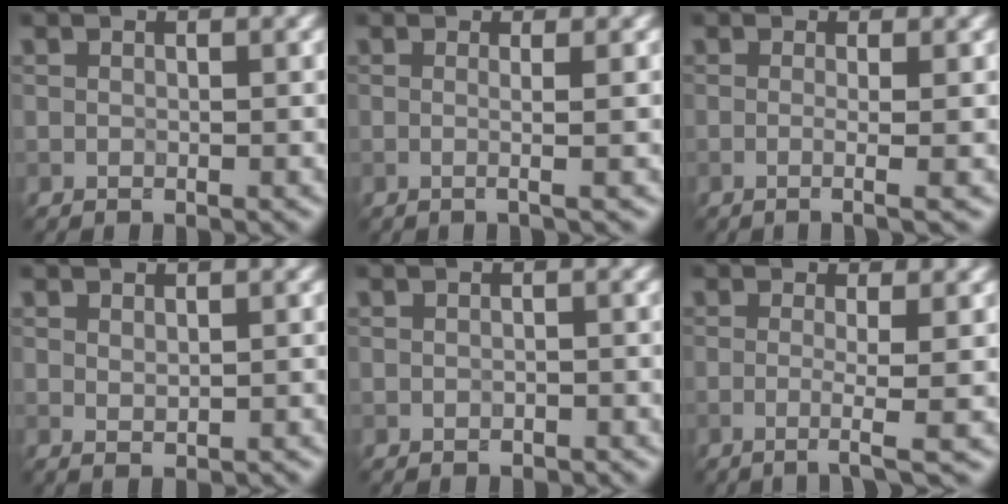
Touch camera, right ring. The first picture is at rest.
{"total": 2.7, "force": [0.5, 1.2, 2.4], "torque": [-0.017, 0.004, -0.027]}
{"total": 3.3, "force": [0.3, 1.5, 3.0], "torque": [-0.022, 0.003, -0.023]}
{"total": 0.7, "force": [0.2, 0.3, 0.6], "torque": [-0.012, -0.003, 0.007]}
{"total": 0.5, "force": [-0.4, 0.3, 0.2], "torque": [-0.004, 0.000, -0.005]}
{"total": 2.9, "force": [-0.4, 0.6, 2.8], "torque": [-0.042, -0.005, -0.016]}